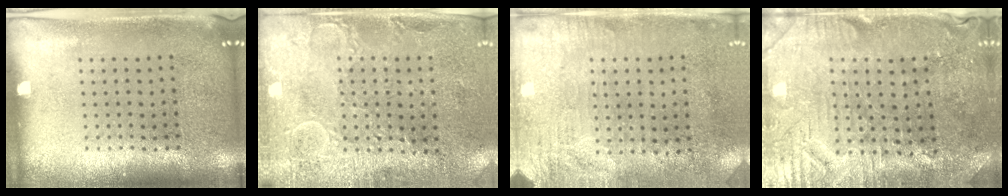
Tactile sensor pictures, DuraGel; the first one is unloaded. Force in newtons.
{"total": 2.9, "press": 2.6, "slide": 1.2}
{"total": 3.3, "press": 2.7, "slide": 1.8}
{"total": 1.7, "press": 1.6, "slide": 0.5}